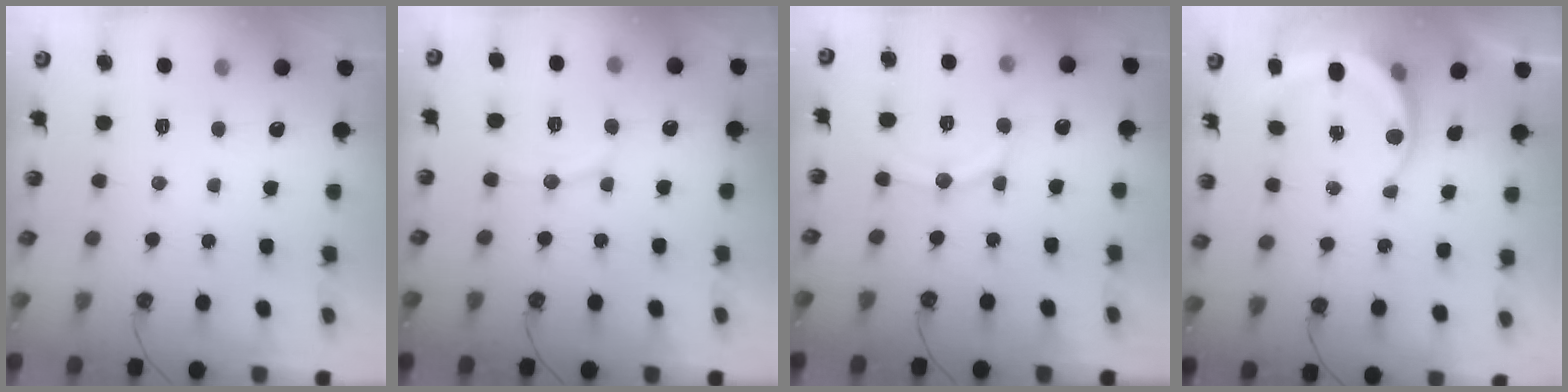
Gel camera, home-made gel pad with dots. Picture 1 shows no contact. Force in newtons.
{"total": 7.0, "press": 7.0, "slide": 0.8}
{"total": 11.8, "press": 11.8, "slide": 1.0}
{"total": 6.3, "press": 6.3, "slide": 0.3}